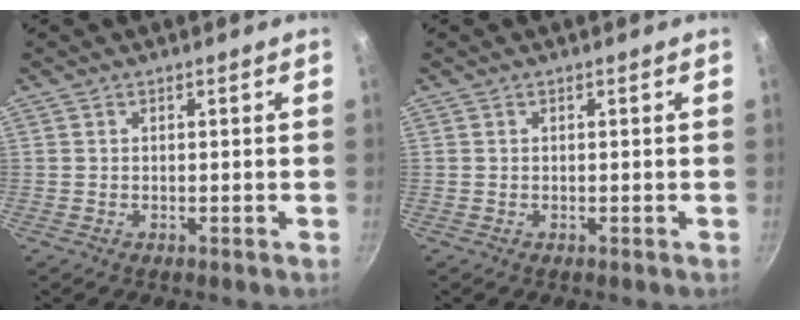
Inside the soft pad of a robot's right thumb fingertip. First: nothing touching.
{"total": 0.0}